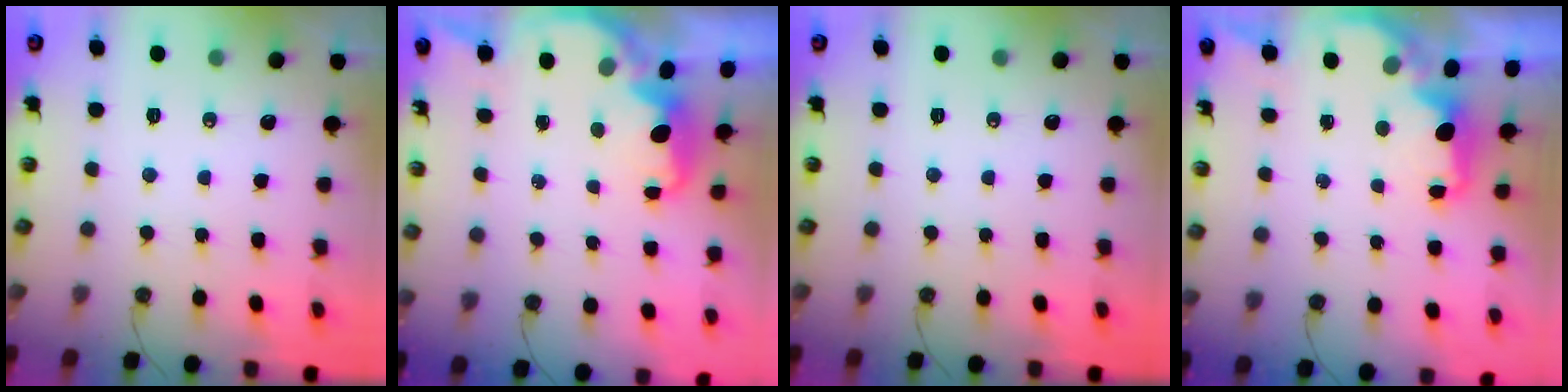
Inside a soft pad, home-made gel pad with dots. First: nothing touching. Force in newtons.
{"total": 2.7, "press": 2.5, "slide": 0.9}
{"total": 0.0}
{"total": 1.8, "press": 1.6, "slide": 0.8}